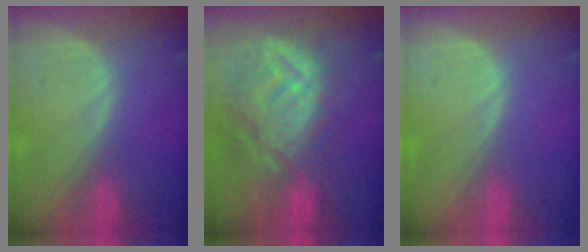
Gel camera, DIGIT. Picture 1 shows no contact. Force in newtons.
{"total": 12.7, "press": 11.2, "slide": 5.9}
{"total": 0.0}